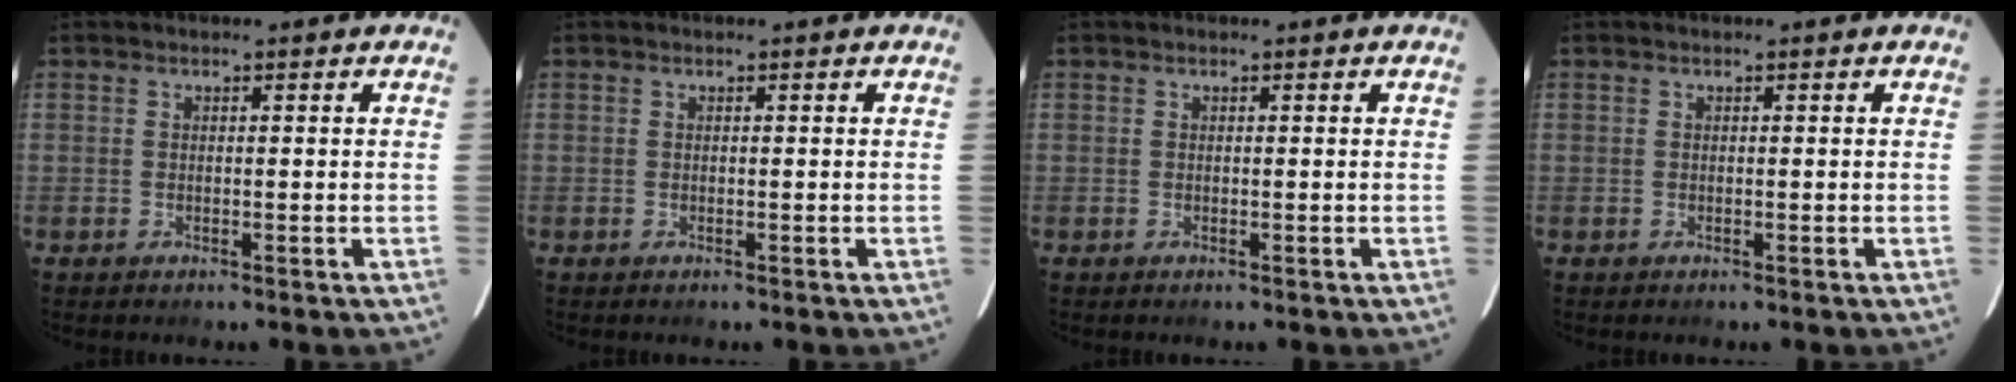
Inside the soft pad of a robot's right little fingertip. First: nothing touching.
{"total": 0.0}
{"total": 0.0}
{"total": 0.0}